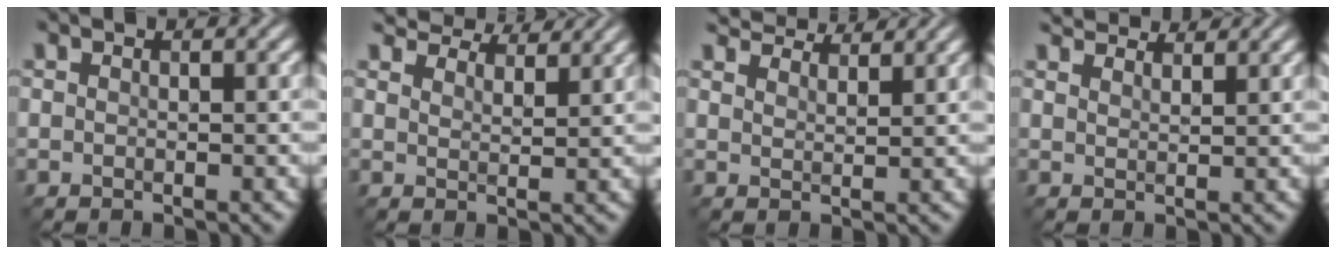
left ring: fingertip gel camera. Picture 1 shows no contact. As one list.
[{"total": 6.5, "force": [6.1, 1.1, 1.9], "torque": [-0.044, -0.003, 0.093]}, {"total": 5.7, "force": [5.3, 1.0, 1.8], "torque": [-0.033, 0.005, 0.074]}, {"total": 4.8, "force": [4.4, 0.9, 1.6], "torque": [-0.025, 0.004, 0.060]}]